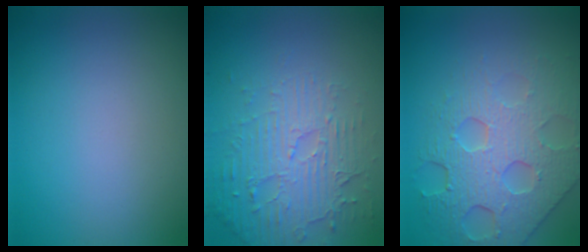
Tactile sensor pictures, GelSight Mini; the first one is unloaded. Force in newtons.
{"total": 5.5, "press": 3.5, "slide": 4.2}
{"total": 6.3, "press": 5.2, "slide": 3.7}